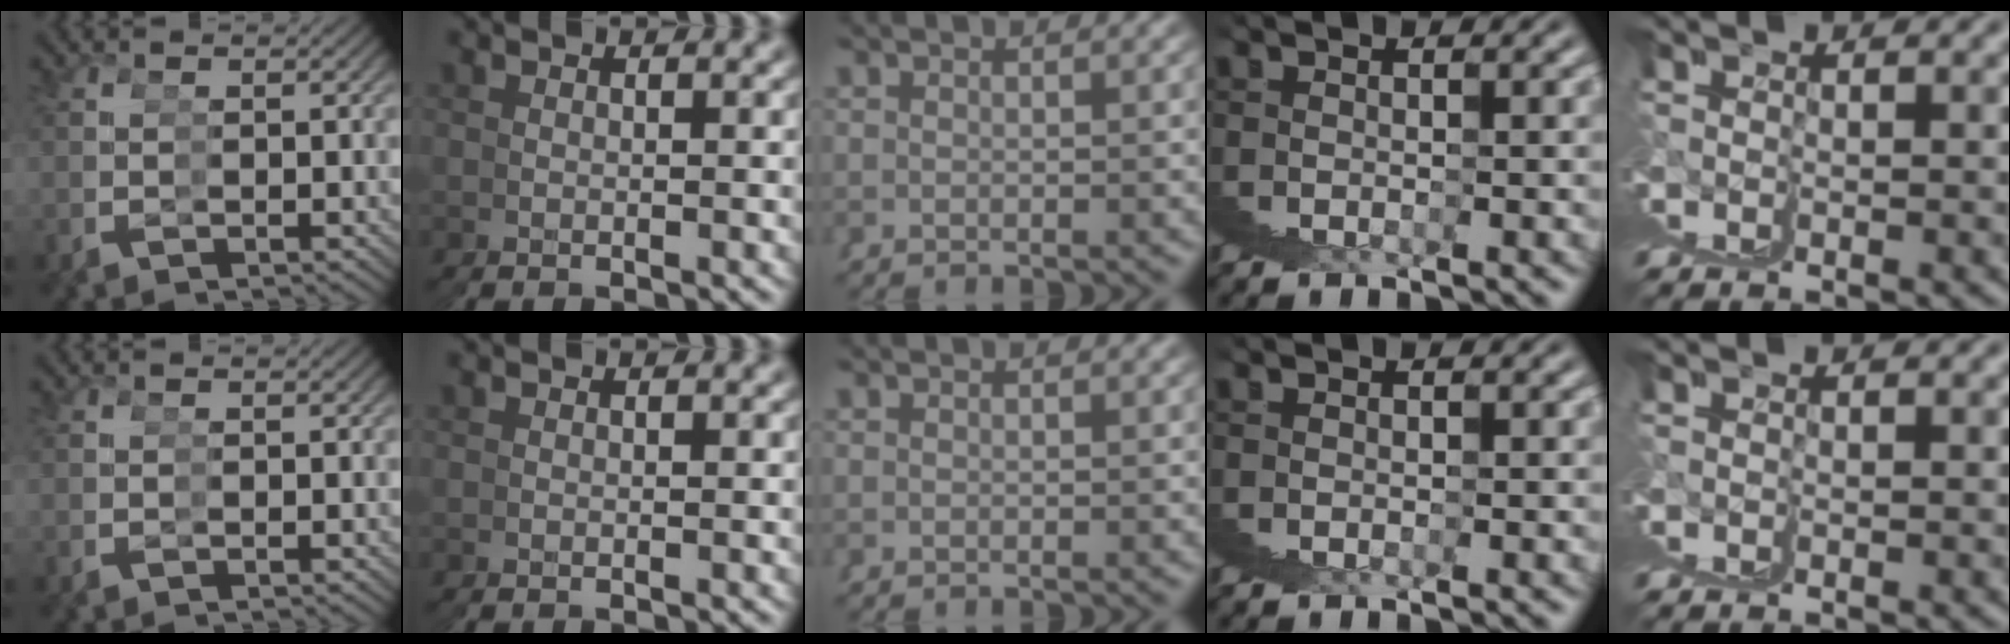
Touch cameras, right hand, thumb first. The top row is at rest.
{}